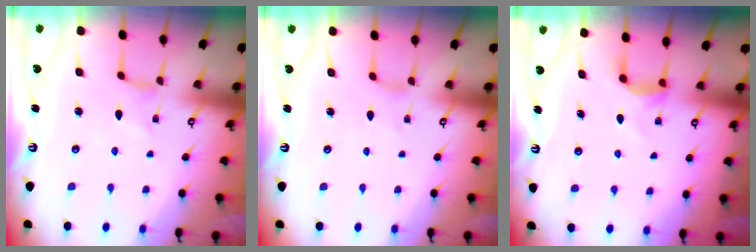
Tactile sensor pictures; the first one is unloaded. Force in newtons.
{"total": 1.1, "press": 1.0, "slide": 0.2}
{"total": 3.7, "press": 3.6, "slide": 0.6}